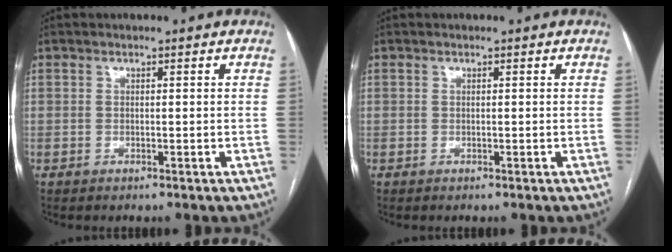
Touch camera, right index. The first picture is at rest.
{"total": 0.0}